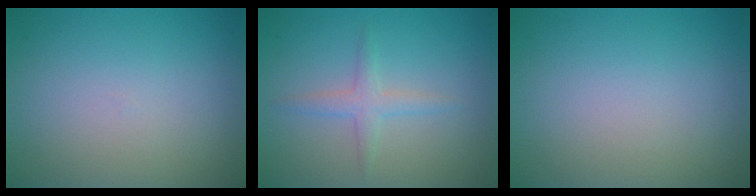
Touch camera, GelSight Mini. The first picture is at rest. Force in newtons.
{"total": 1.8, "press": 1.8, "slide": 0.1}
{"total": 0.0}